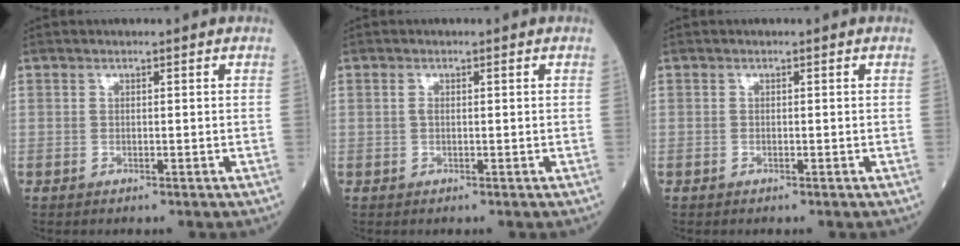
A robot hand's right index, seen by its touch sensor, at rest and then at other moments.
{"total": 1.0, "force": [0.2, 0.4, 0.9], "torque": [-0.019, 0.007, 0.004]}
{"total": 0.0}